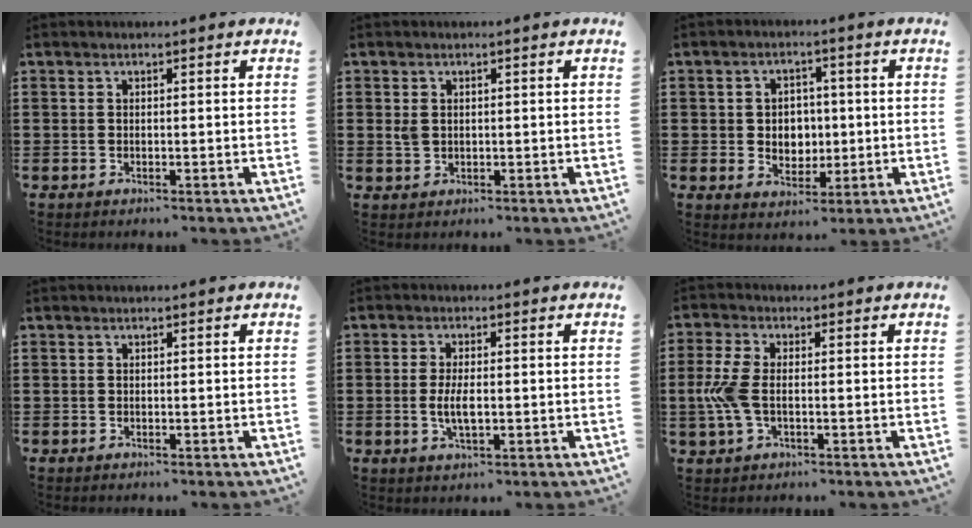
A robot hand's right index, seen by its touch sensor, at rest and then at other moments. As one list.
[{"total": 1.7, "force": [0.5, 1.3, 1.0], "torque": [-0.023, 0.006, 0.008]}, {"total": 4.4, "force": [0.0, 4.0, 1.9], "torque": [-0.035, 0.006, -0.005]}, {"total": 0.0}, {"total": 3.9, "force": [-0.4, 1.5, 3.6], "torque": [-0.080, -0.003, -0.012]}, {"total": 5.8, "force": [-0.6, 2.8, 5.1], "torque": [-0.133, -0.009, -0.021]}]